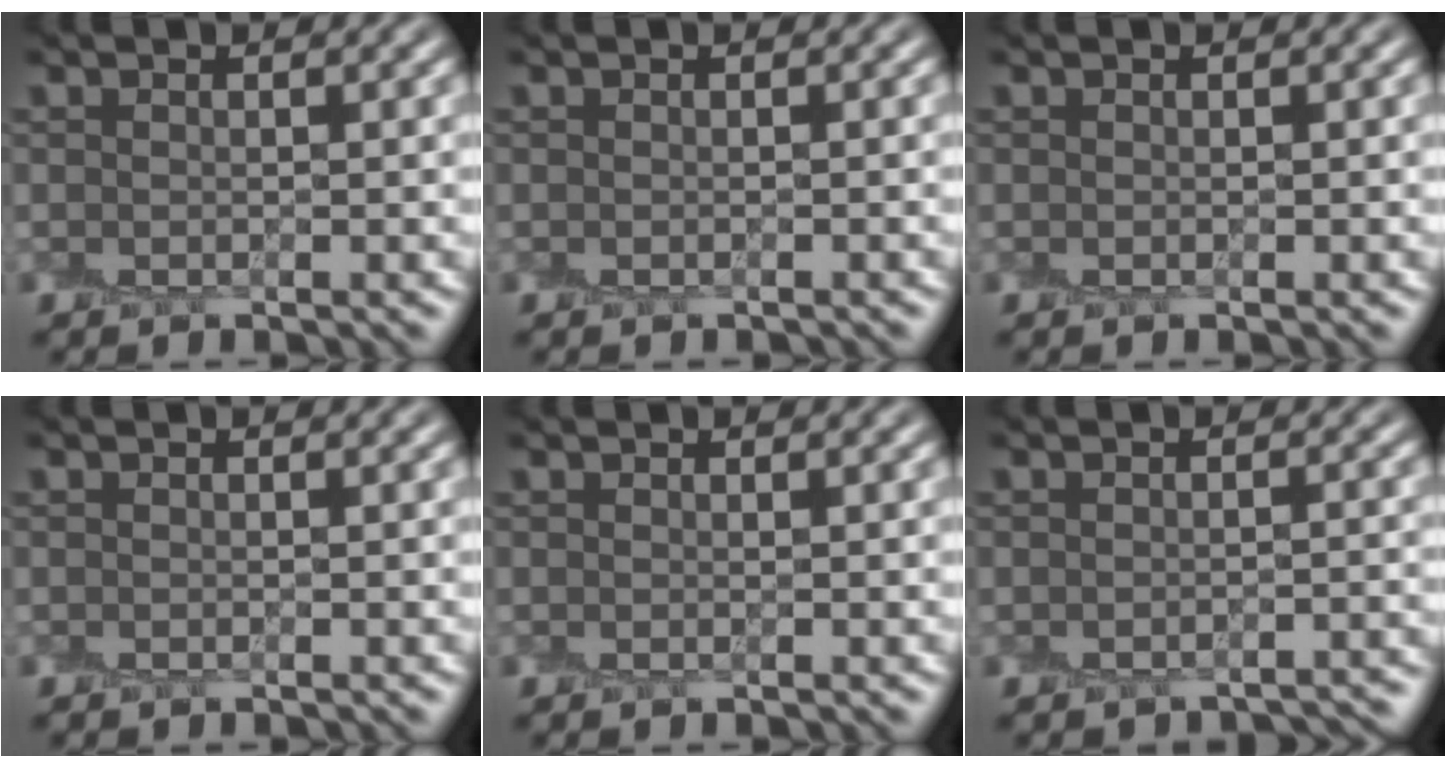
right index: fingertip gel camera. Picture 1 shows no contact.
{"total": 0.7, "force": [-0.7, 0.1, 0.1], "torque": [0.002, -0.004, -0.011]}
{"total": 0.0}
{"total": 0.5, "force": [-0.5, 0.2, -0.1], "torque": [0.005, -0.001, -0.011]}
{"total": 0.0}
{"total": 4.1, "force": [-3.9, 1.0, 0.6], "torque": [-0.009, -0.001, -0.048]}